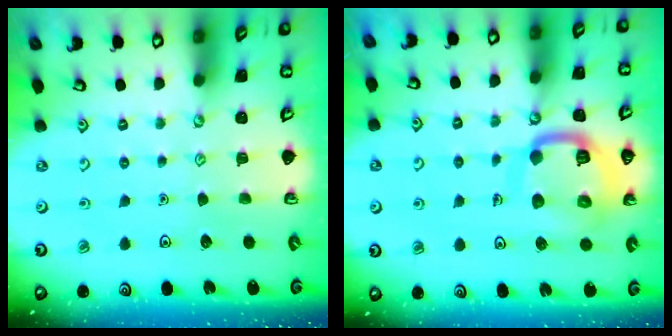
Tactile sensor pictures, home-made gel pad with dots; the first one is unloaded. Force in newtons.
{"total": 15.0, "press": 14.9, "slide": 1.5}